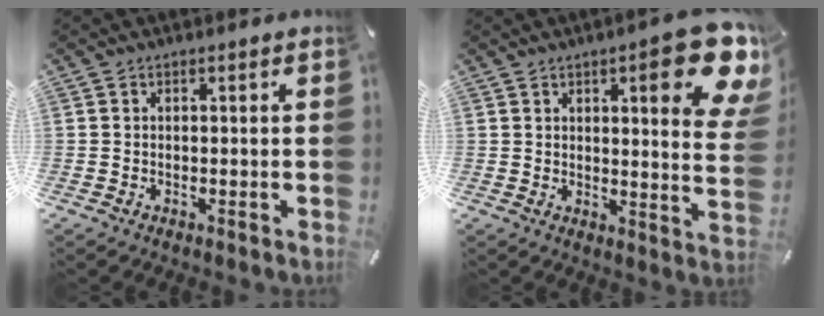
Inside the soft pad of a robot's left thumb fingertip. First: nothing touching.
{"total": 16.8, "force": [8.4, 4.5, 13.9], "torque": [-0.172, -0.056, 0.126]}